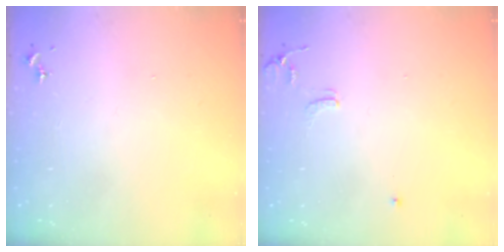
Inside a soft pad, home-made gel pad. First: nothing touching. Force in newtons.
{"total": 6.4, "press": 6.3, "slide": 0.8}